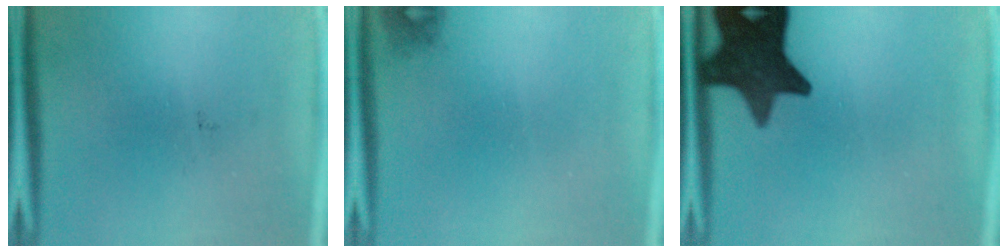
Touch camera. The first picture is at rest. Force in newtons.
{"total": 1.1}
{"total": 14.3}